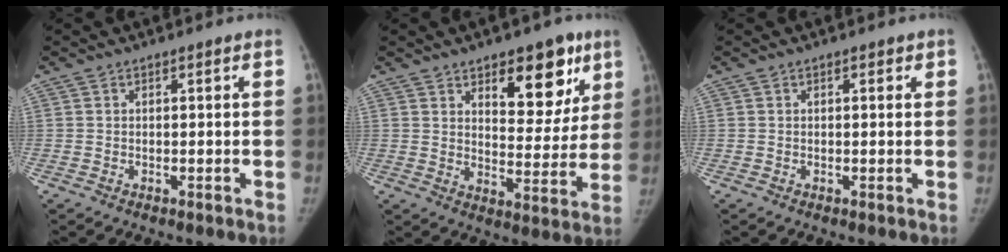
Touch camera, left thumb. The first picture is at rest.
{"total": 13.9, "force": [7.6, 7.0, 9.4], "torque": [-0.070, -0.043, 0.110]}
{"total": 0.8, "force": [0.3, 0.4, 0.5], "torque": [-0.001, 0.001, 0.001]}